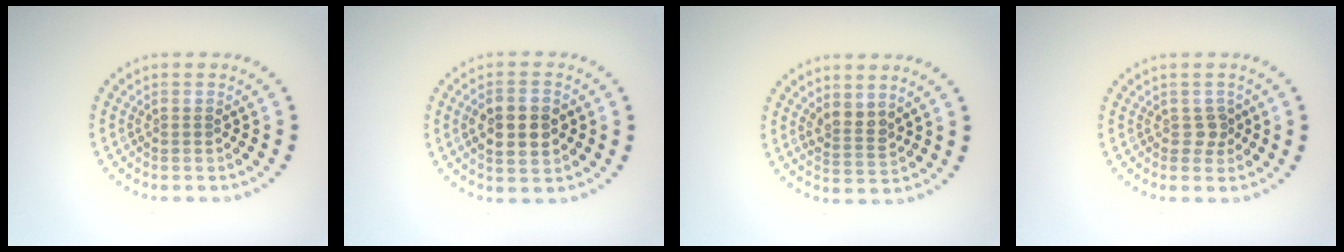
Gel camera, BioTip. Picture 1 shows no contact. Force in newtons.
{"total": 4.1, "press": 4.1, "slide": 0.0}
{"total": 2.1, "press": 1.7, "slide": 1.2}
{"total": 1.3, "press": 1.0, "slide": 0.7}